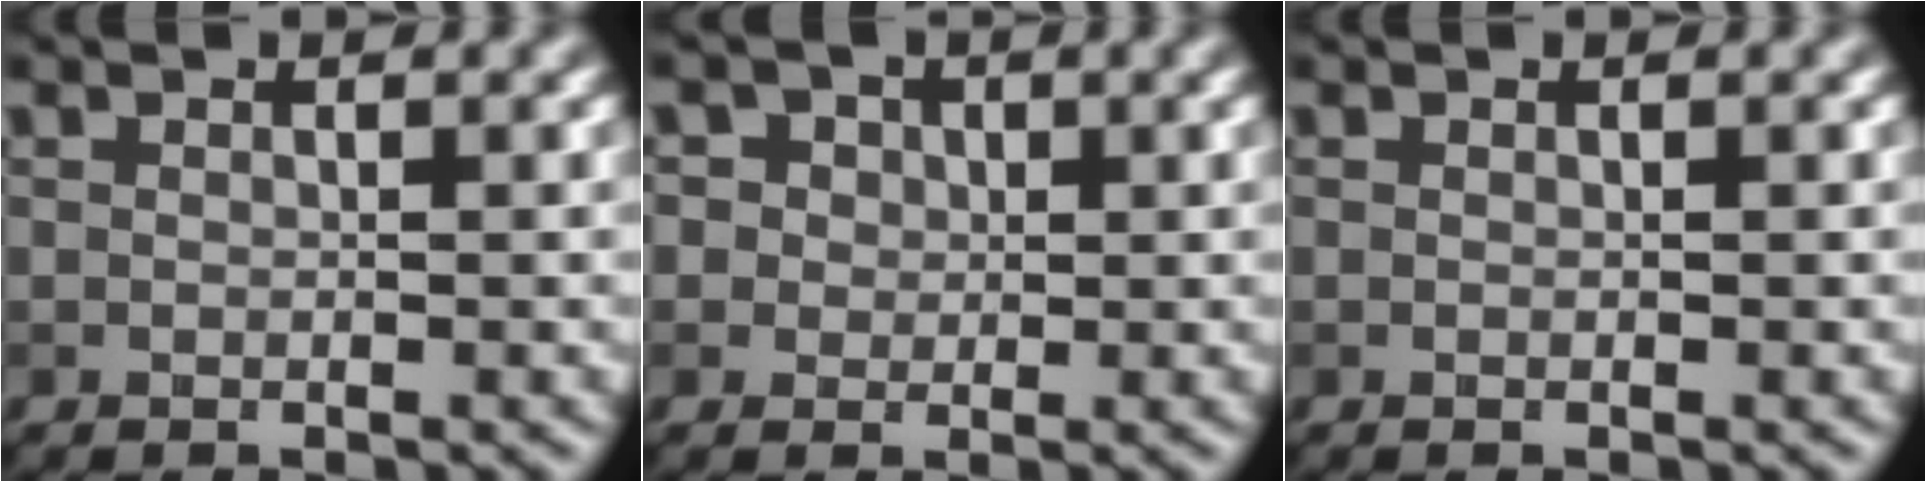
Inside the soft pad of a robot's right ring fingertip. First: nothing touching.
{"total": 4.6, "force": [2.2, 3.6, 1.8], "torque": [-0.017, 0.016, 0.016]}
{"total": 0.0}